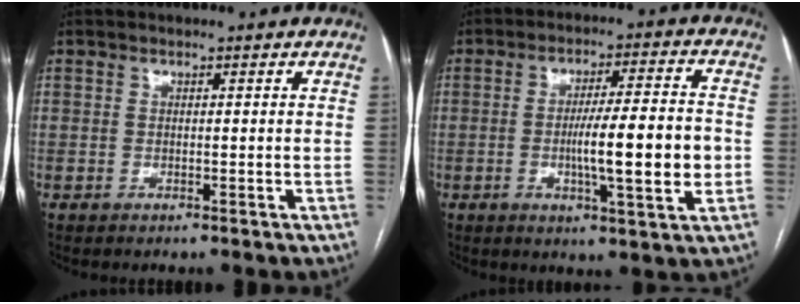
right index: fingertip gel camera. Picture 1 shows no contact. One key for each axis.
{"total": 11.8, "fx": -1.8, "fy": 0.8, "fz": 11.7, "tx": -0.187, "ty": -0.002, "tz": -0.031}